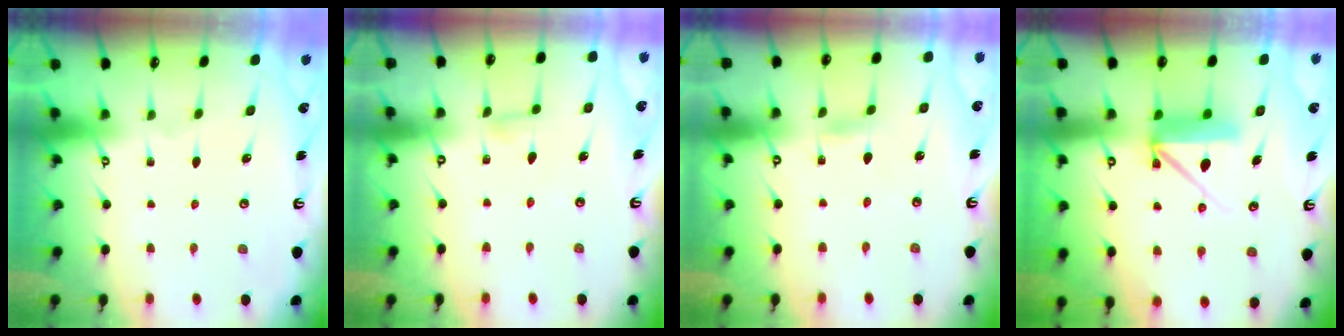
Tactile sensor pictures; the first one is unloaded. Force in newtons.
{"total": 3.8, "press": 3.8, "slide": 0.3}
{"total": 3.1, "press": 3.1, "slide": 0.3}
{"total": 9.6, "press": 9.5, "slide": 1.0}